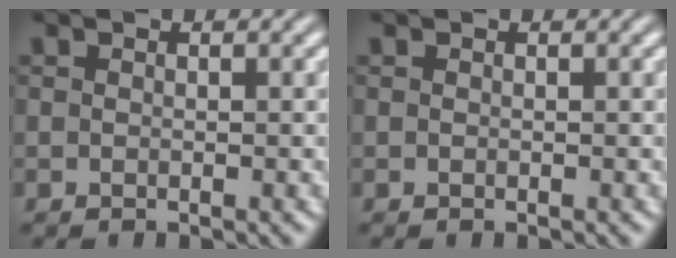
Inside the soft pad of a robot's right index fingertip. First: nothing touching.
{"total": 0.0}